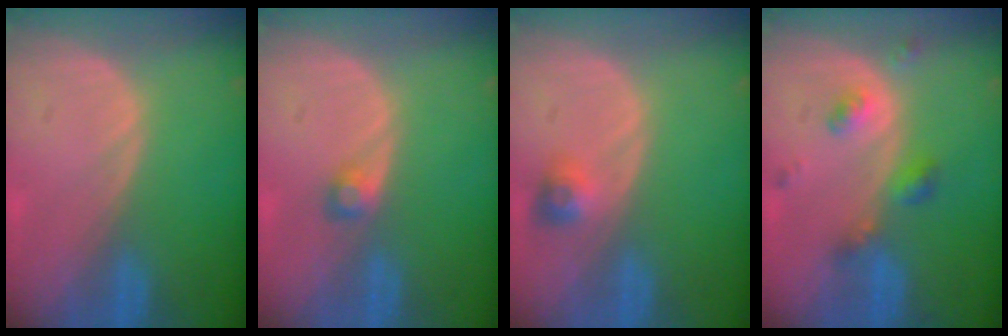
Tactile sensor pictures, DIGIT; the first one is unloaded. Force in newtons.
{"total": 1.8, "press": 1.7, "slide": 0.3}
{"total": 2.9, "press": 2.6, "slide": 1.2}
{"total": 4.9, "press": 4.3, "slide": 2.3}